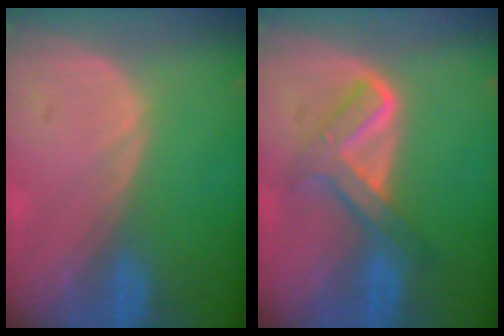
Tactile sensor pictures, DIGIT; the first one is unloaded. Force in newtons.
{"total": 5.7, "press": 5.7, "slide": 0.3}